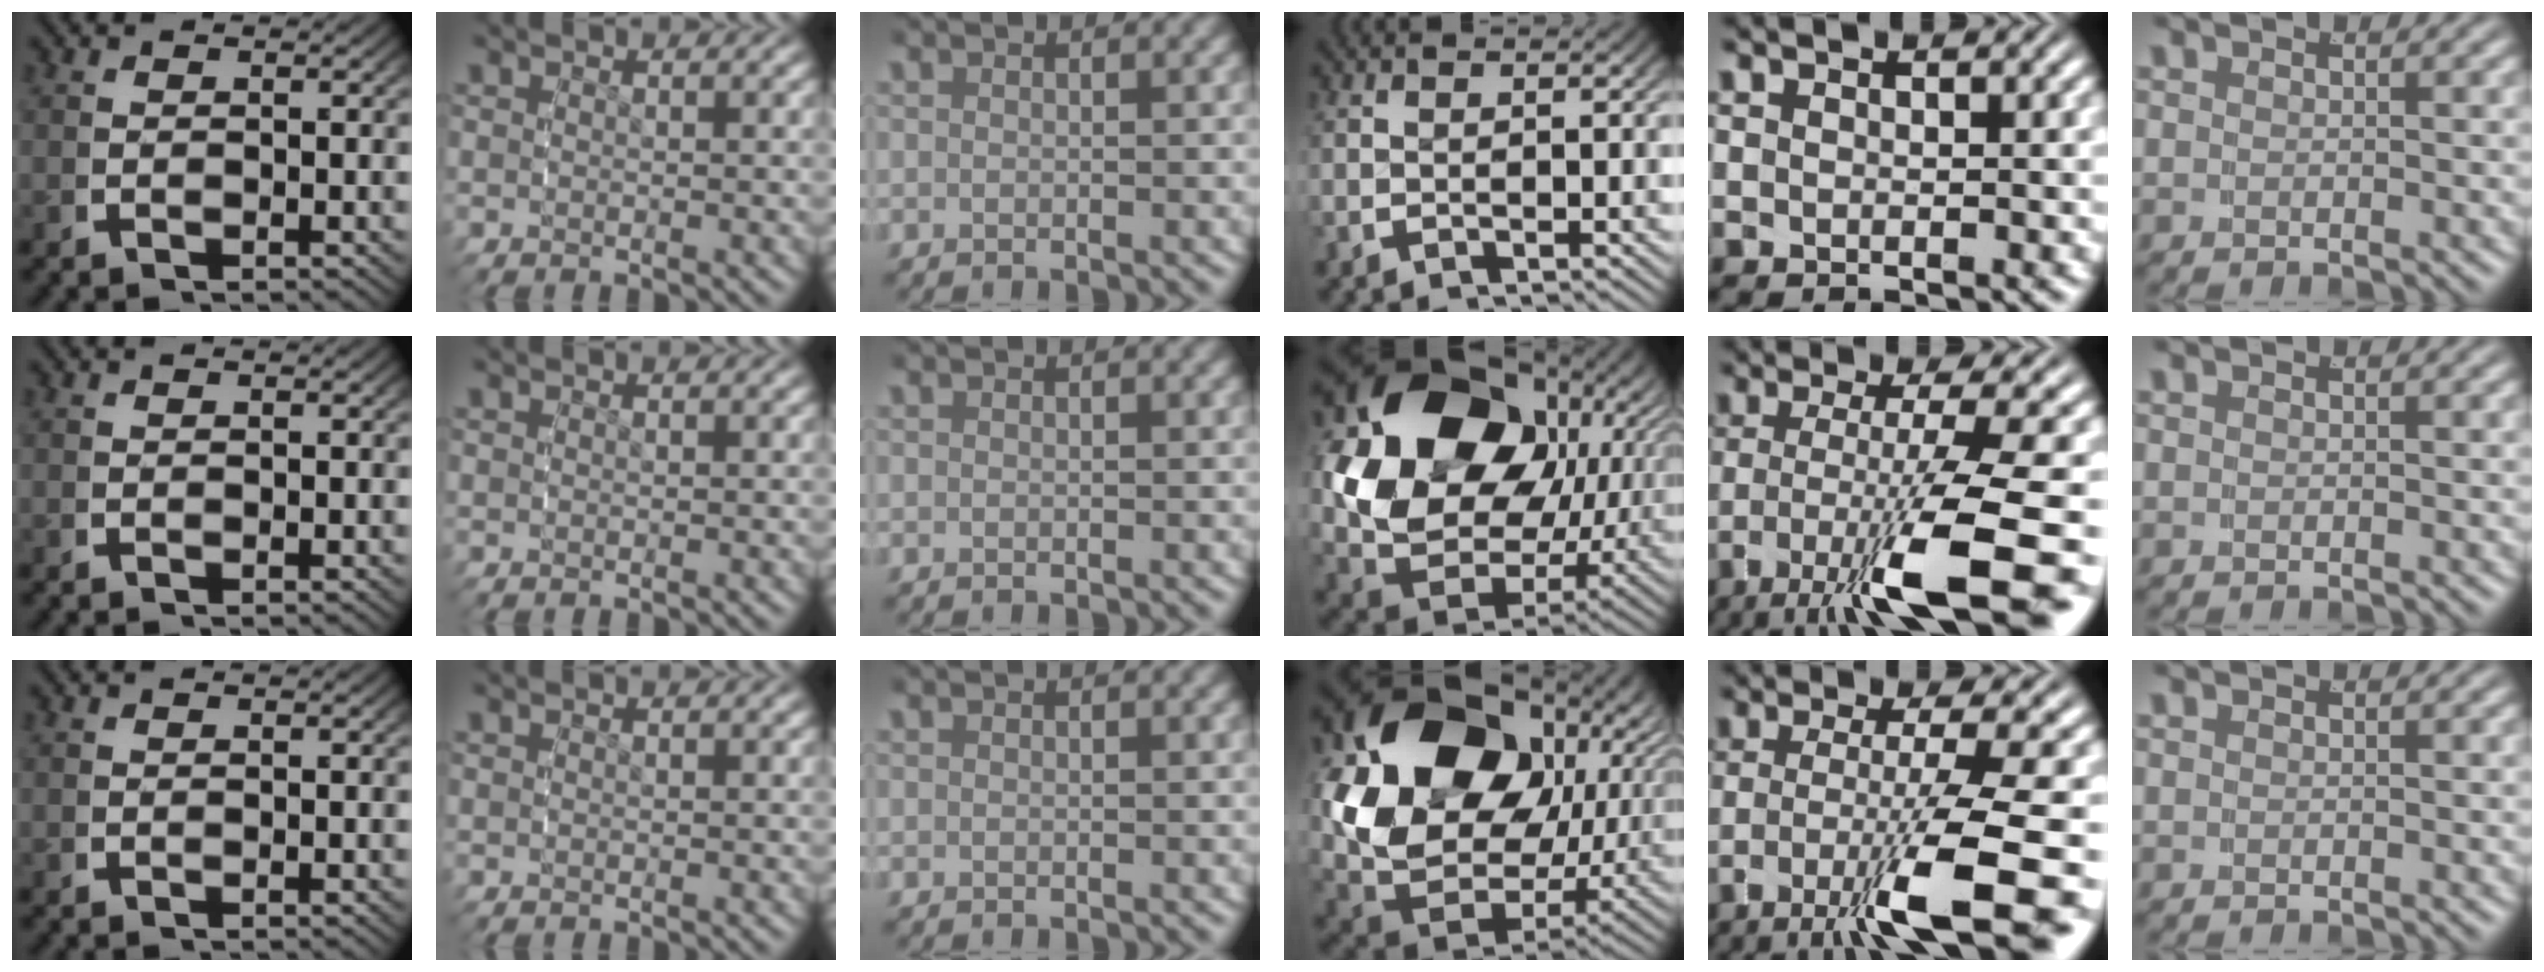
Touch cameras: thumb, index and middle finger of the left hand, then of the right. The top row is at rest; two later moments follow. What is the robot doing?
{"motion": "grasp_and_lifting", "object": "ethernet cable"}